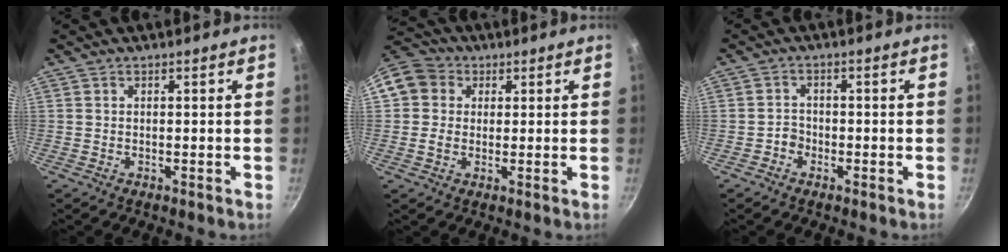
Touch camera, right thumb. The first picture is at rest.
{"total": 9.4, "force": [1.9, 8.3, 3.8], "torque": [-0.054, 0.018, 0.020]}
{"total": 2.1, "force": [-1.2, 1.7, 0.6], "torque": [0.004, 0.015, -0.020]}